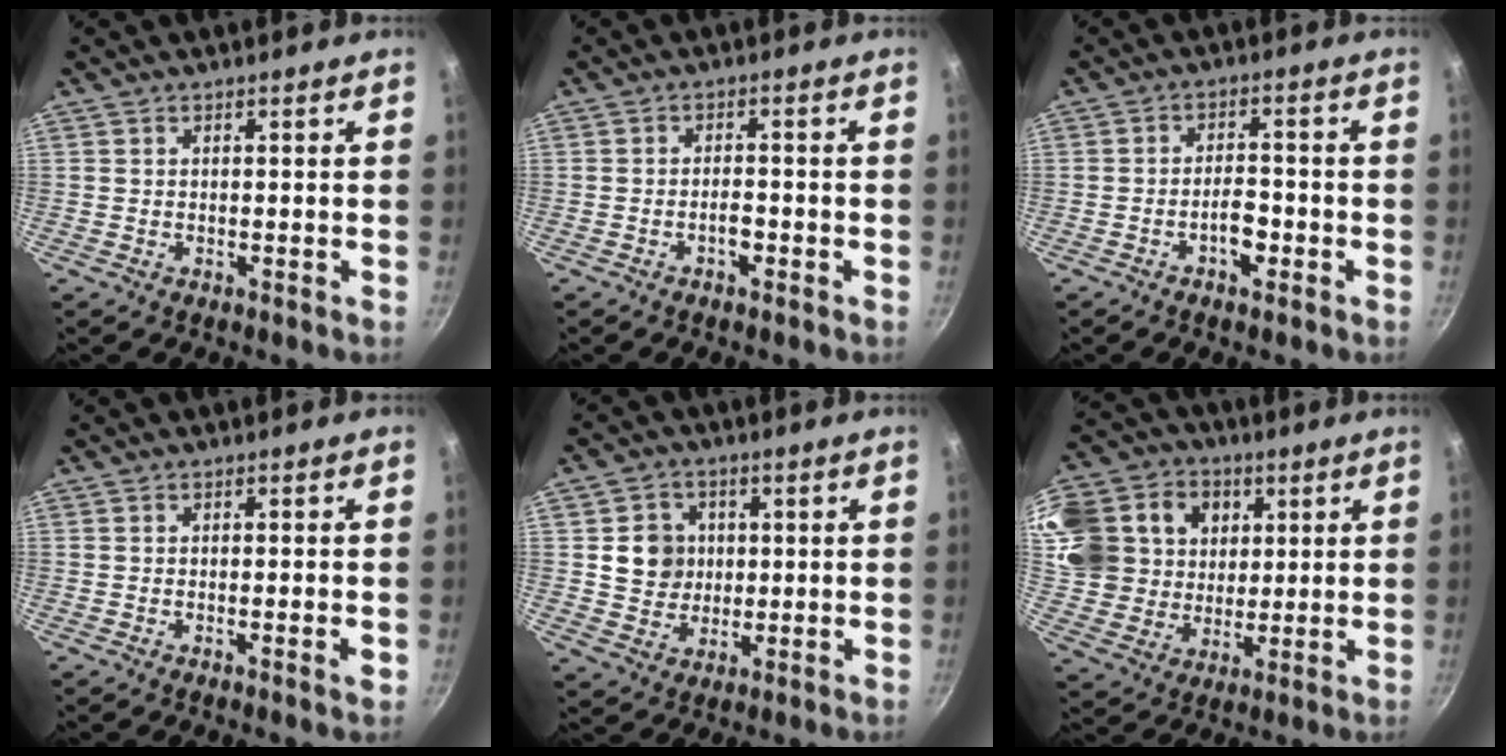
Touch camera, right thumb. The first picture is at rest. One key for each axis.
{"total": 2.3, "fx": -1.2, "fy": 1.0, "fz": 1.6, "tx": -0.019, "ty": 0.016, "tz": -0.022}
{"total": 4.4, "fx": -2.0, "fy": 2.2, "fz": 3.2, "tx": -0.037, "ty": 0.024, "tz": -0.034}
{"total": 1.9, "fx": -0.6, "fy": 0.3, "fz": 1.8, "tx": -0.028, "ty": 0.000, "tz": -0.010}
{"total": 7.6, "fx": 1.0, "fy": 6.9, "fz": 2.8, "tx": -0.012, "ty": 0.001, "tz": 0.018}
{"total": 25.7, "fx": 7.1, "fy": 21.7, "fz": 11.8, "tx": -0.281, "ty": 0.037, "tz": 0.136}